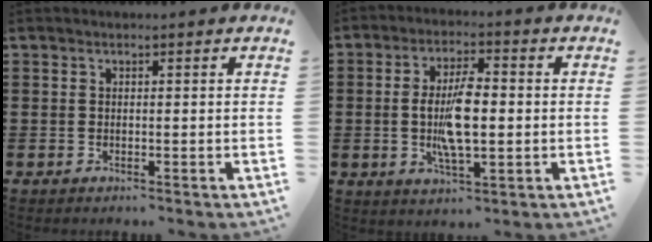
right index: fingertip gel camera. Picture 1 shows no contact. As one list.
[{"total": 8.7, "force": [-0.5, 3.2, 8.0], "torque": [-0.170, -0.001, -0.016]}]